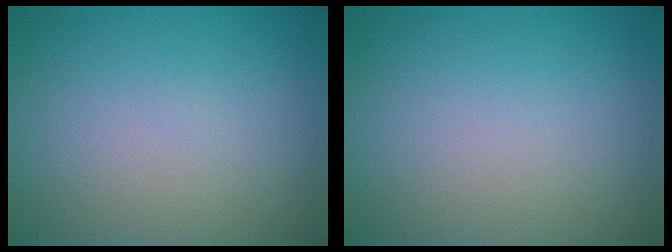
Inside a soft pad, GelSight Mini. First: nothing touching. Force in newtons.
{"total": 0.0}